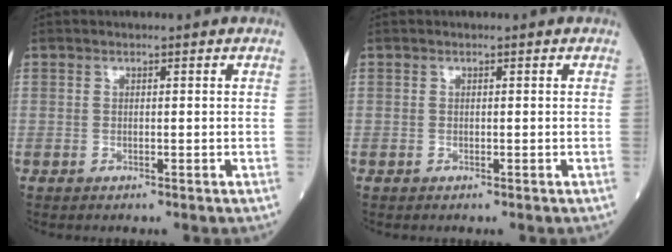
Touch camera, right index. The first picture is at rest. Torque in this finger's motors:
{"motor_torque": [0.01, 0.01, 0.00, -0.01]}